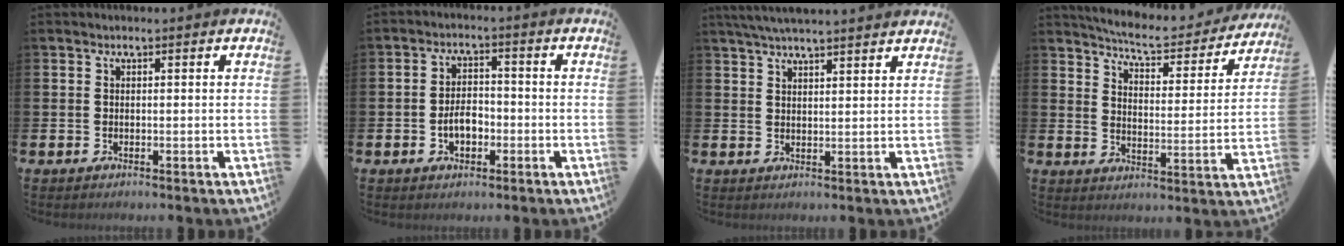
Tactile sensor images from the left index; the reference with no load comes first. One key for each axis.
{"total": 4.0, "fx": -1.5, "fy": 2.4, "fz": 2.8, "tx": -0.041, "ty": 0.002, "tz": -0.032}
{"total": 4.3, "fx": 4.1, "fy": -0.2, "fz": 1.2, "tx": -0.038, "ty": -0.011, "tz": 0.076}
{"total": 6.6, "fx": 6.3, "fy": 0.7, "fz": 2.0, "tx": -0.061, "ty": -0.044, "tz": 0.105}